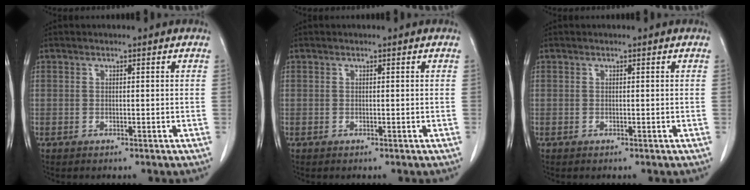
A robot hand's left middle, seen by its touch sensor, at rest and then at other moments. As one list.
[{"total": 0.0}, {"total": 0.0}]